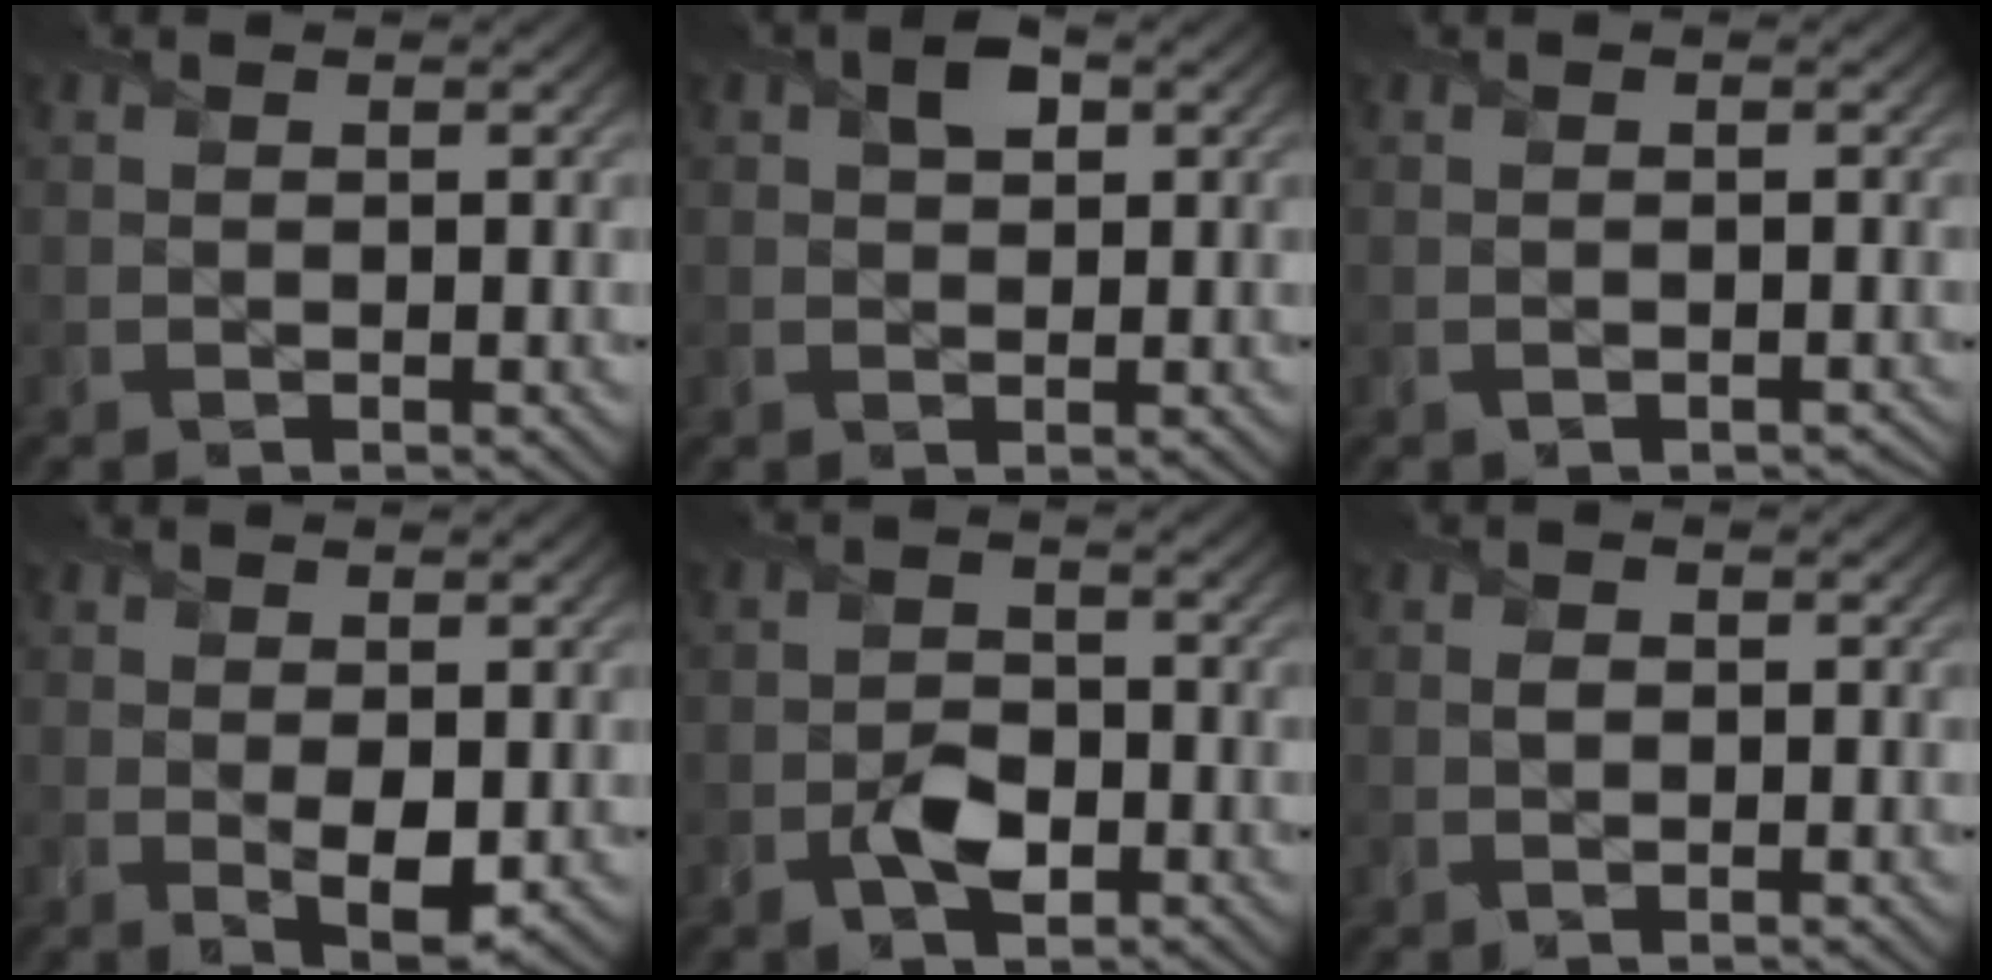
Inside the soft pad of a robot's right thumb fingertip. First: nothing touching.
{"total": 2.9, "force": [1.2, 1.8, 1.9], "torque": [-0.034, 0.006, 0.017]}
{"total": 0.9, "force": [-0.4, 0.7, 0.3], "torque": [-0.002, -0.008, -0.007]}
{"total": 3.1, "force": [0.3, 1.7, 2.6], "torque": [-0.052, -0.013, 0.008]}
{"total": 4.2, "force": [-1.7, 2.8, 2.6], "torque": [-0.048, -0.005, -0.035]}
{"total": 0.9, "force": [0.2, 0.8, 0.4], "torque": [-0.008, -0.003, -0.001]}